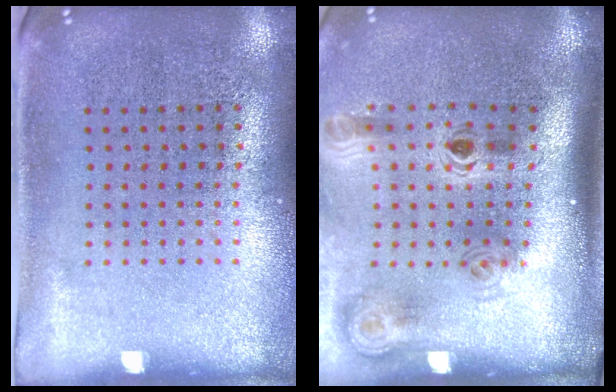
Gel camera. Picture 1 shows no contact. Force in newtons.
{"total": 2.1, "press": 1.4, "slide": 1.6}